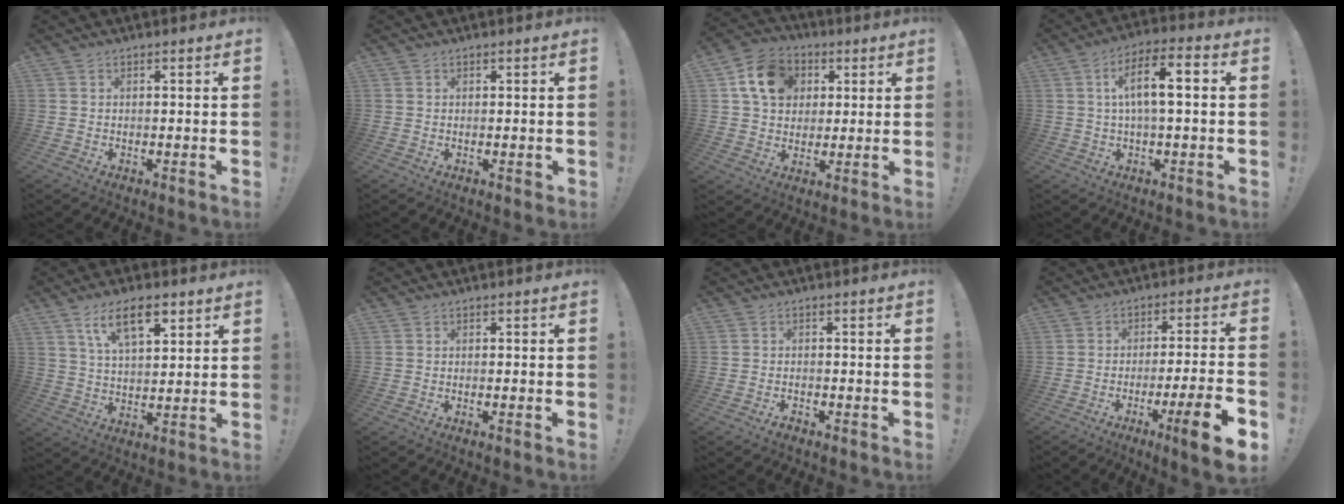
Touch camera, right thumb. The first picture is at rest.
{"total": 1.0, "force": [0.5, 0.6, 0.6], "torque": [-0.012, 0.003, 0.008]}
{"total": 13.8, "force": [4.3, 11.1, 7.0], "torque": [-0.106, 0.002, 0.090]}
{"total": 10.8, "force": [1.0, 3.6, 10.2], "torque": [-0.173, 0.014, 0.016]}
{"total": 11.4, "force": [6.1, 4.9, 8.3], "torque": [-0.136, -0.012, 0.107]}
{"total": 0.7, "force": [-0.4, -0.1, 0.6], "torque": [-0.018, 0.003, -0.005]}
{"total": 1.6, "force": [-1.4, 0.5, 0.7], "torque": [-0.007, 0.007, -0.025]}
{"total": 13.0, "force": [-6.3, 0.4, 11.4], "torque": [-0.165, 0.024, -0.091]}